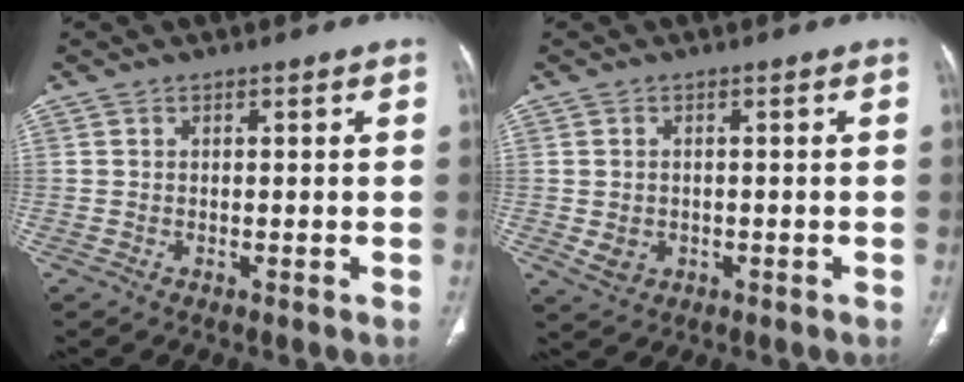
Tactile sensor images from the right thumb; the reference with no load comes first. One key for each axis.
{"total": 3.1, "fx": -0.6, "fy": 2.6, "fz": 1.6, "tx": -0.027, "ty": 0.002, "tz": 0.002}